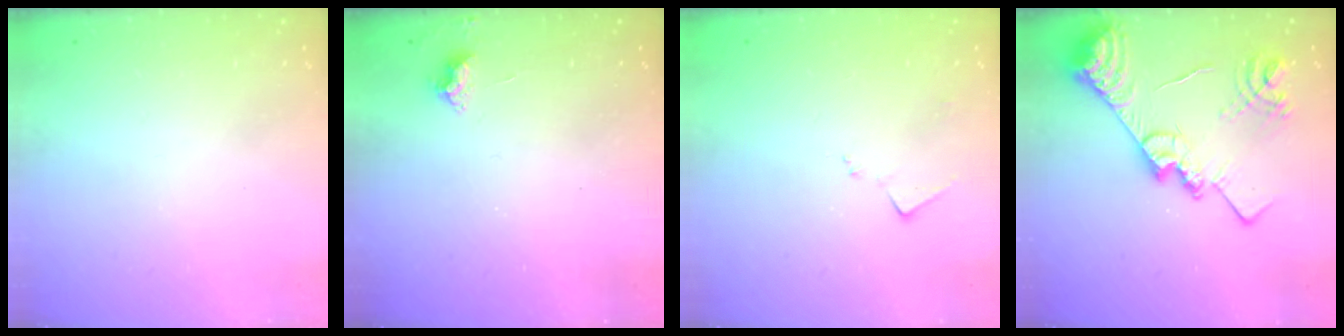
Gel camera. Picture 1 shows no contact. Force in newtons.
{"total": 3.9, "press": 3.8, "slide": 0.6}
{"total": 6.8, "press": 6.7, "slide": 0.8}
{"total": 21.7, "press": 21.6, "slide": 1.7}